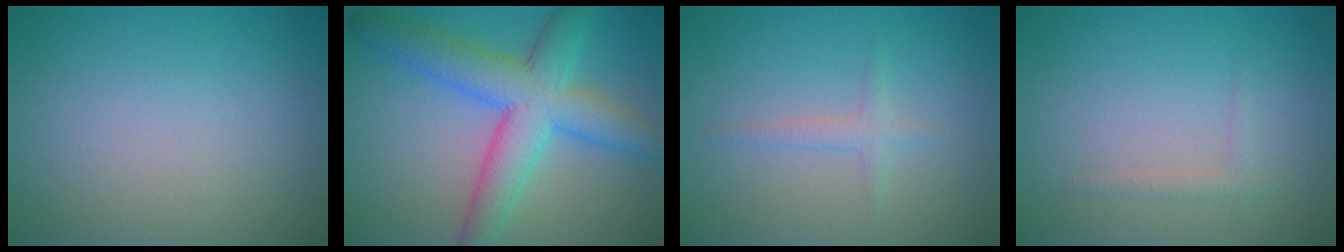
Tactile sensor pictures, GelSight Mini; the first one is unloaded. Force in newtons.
{"total": 7.9, "press": 7.9, "slide": 0.1}
{"total": 1.3, "press": 1.3, "slide": 0.1}
{"total": 0.9, "press": 0.9, "slide": 0.0}